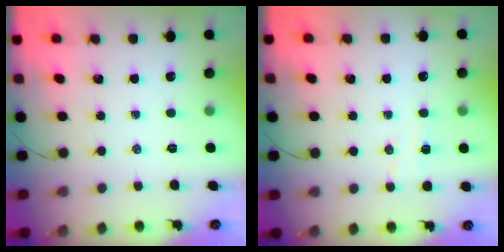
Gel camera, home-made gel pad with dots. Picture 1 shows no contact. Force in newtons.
{"total": 4.2, "press": 4.1, "slide": 0.9}